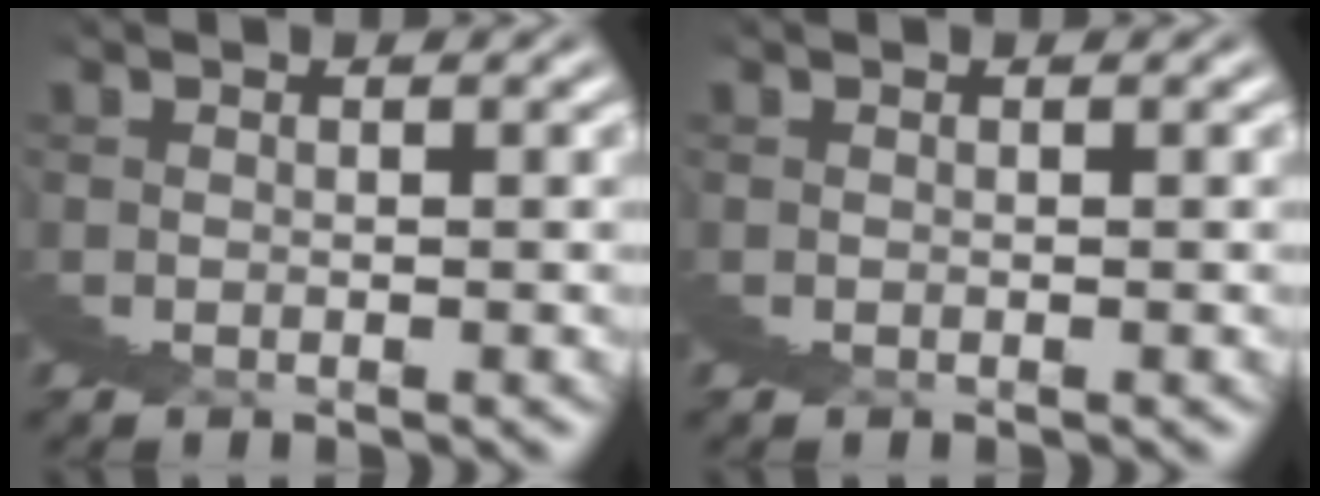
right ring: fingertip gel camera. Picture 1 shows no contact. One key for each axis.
{"total": 0.0}